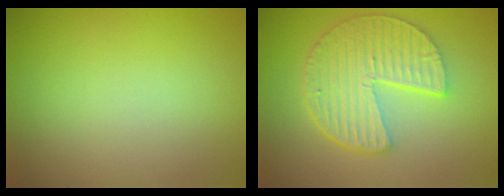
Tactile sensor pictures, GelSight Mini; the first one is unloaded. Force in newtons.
{"total": 6.1, "press": 4.4, "slide": 4.2}